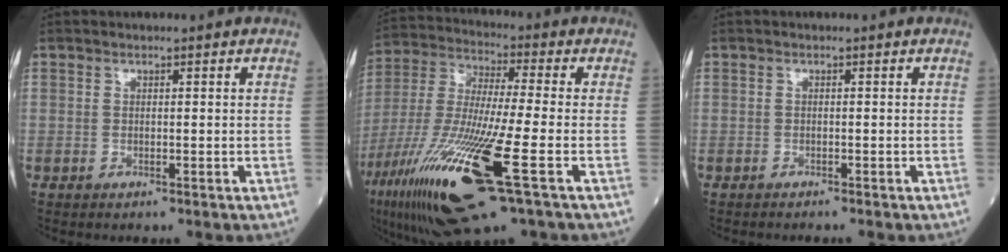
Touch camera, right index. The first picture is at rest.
{"total": 21.8, "force": [-9.1, 2.2, 19.6], "torque": [-0.431, -0.051, -0.167]}
{"total": 1.8, "force": [-1.6, 0.1, 0.7], "torque": [-0.011, -0.001, -0.019]}